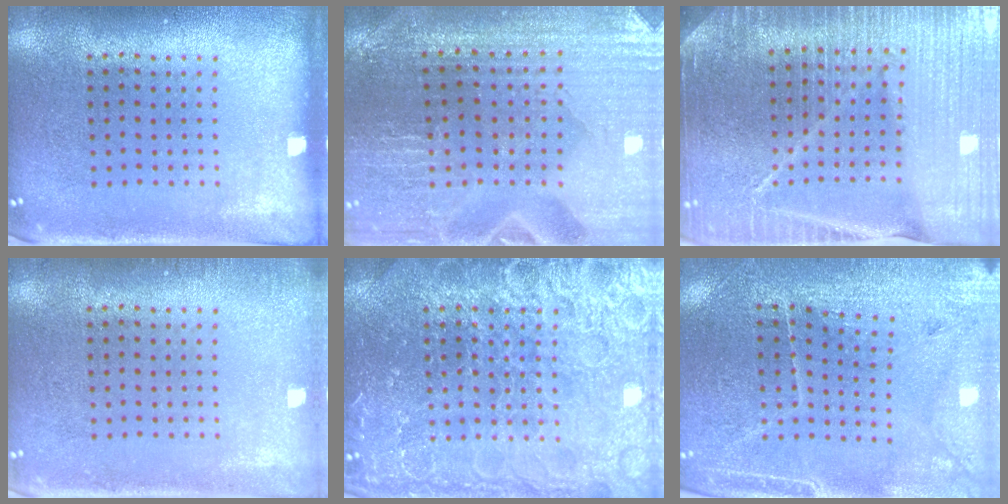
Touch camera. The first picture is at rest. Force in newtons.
{"total": 1.7, "press": 1.7, "slide": 0.2}
{"total": 5.5, "press": 4.8, "slide": 2.6}
{"total": 0.8, "press": 0.8, "slide": 0.0}
{"total": 6.7, "press": 6.7, "slide": 0.8}
{"total": 3.1, "press": 3.0, "slide": 1.0}